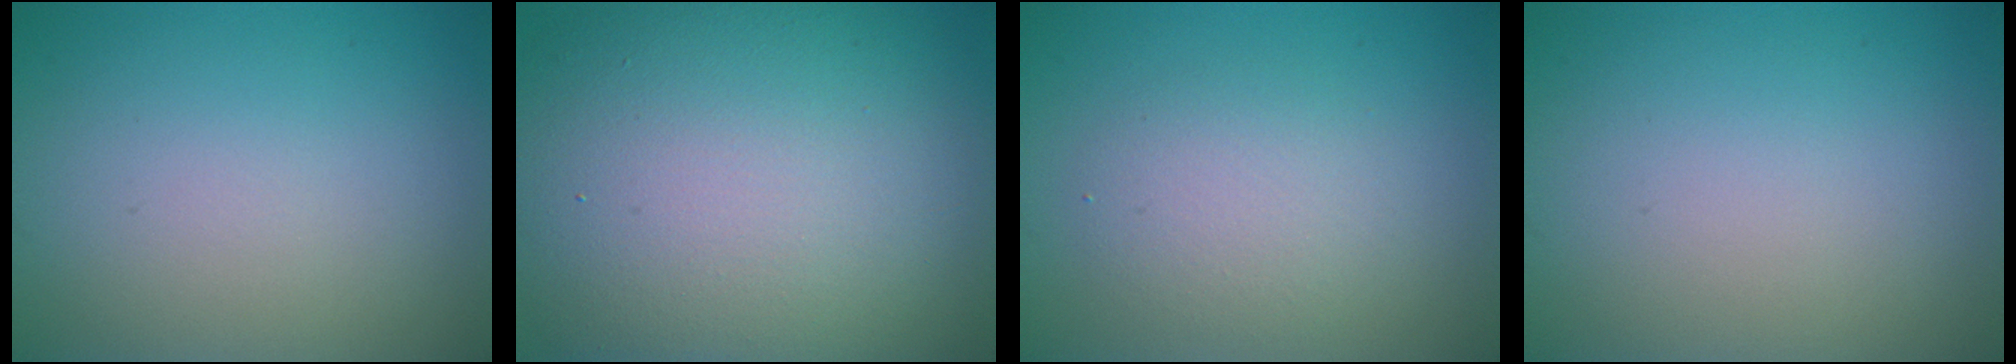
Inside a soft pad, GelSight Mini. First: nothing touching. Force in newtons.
{"total": 16.5, "press": 16.5, "slide": 0.7}
{"total": 2.9, "press": 2.8, "slide": 0.3}
{"total": 0.0}